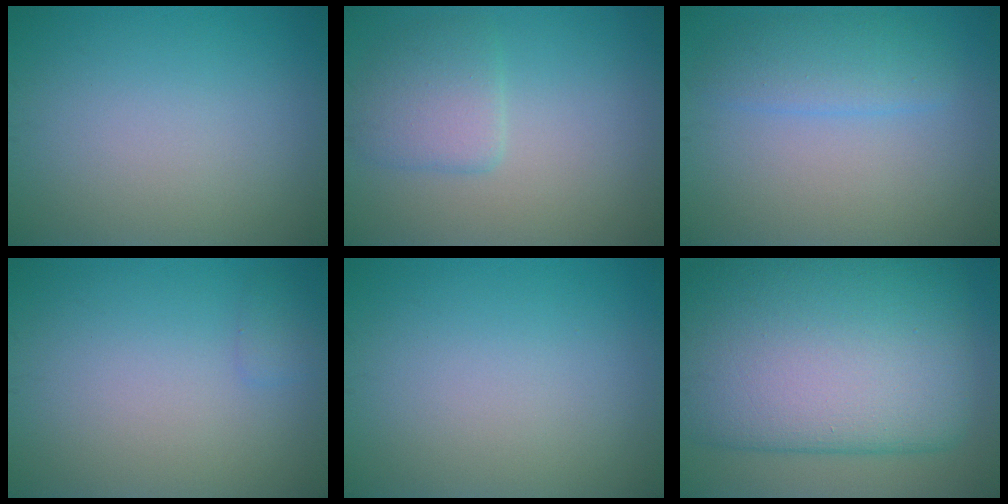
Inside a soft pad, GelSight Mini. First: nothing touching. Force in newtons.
{"total": 2.9, "press": 2.9, "slide": 0.3}
{"total": 2.9, "press": 2.9, "slide": 0.2}
{"total": 0.7, "press": 0.7, "slide": 0.0}
{"total": 0.0}
{"total": 16.9, "press": 16.9, "slide": 0.9}